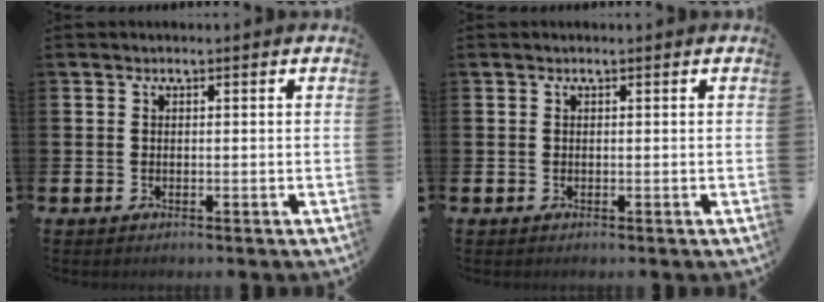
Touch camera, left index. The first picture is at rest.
{"total": 0.0}